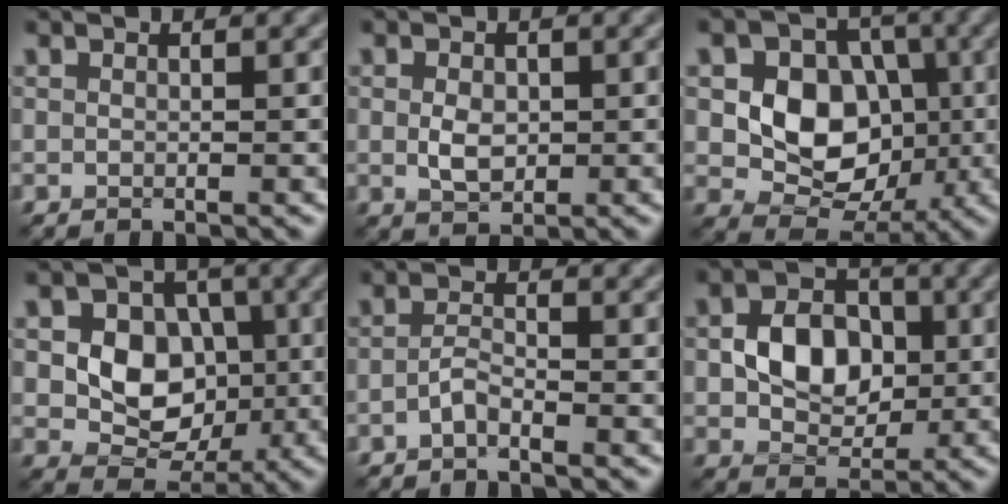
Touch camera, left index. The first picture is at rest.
{"total": 2.3, "force": [-0.1, 1.5, 1.7], "torque": [-0.035, -0.001, -0.004]}
{"total": 8.3, "force": [-0.1, 6.7, 5.0], "torque": [-0.071, 0.003, -0.016]}
{"total": 7.0, "force": [-0.1, 5.6, 4.3], "torque": [-0.062, 0.004, -0.010]}
{"total": 1.5, "force": [-1.1, 0.2, 0.9], "torque": [-0.025, 0.005, -0.028]}
{"total": 5.5, "force": [-0.1, 4.2, 3.6], "torque": [-0.064, 0.002, -0.007]}